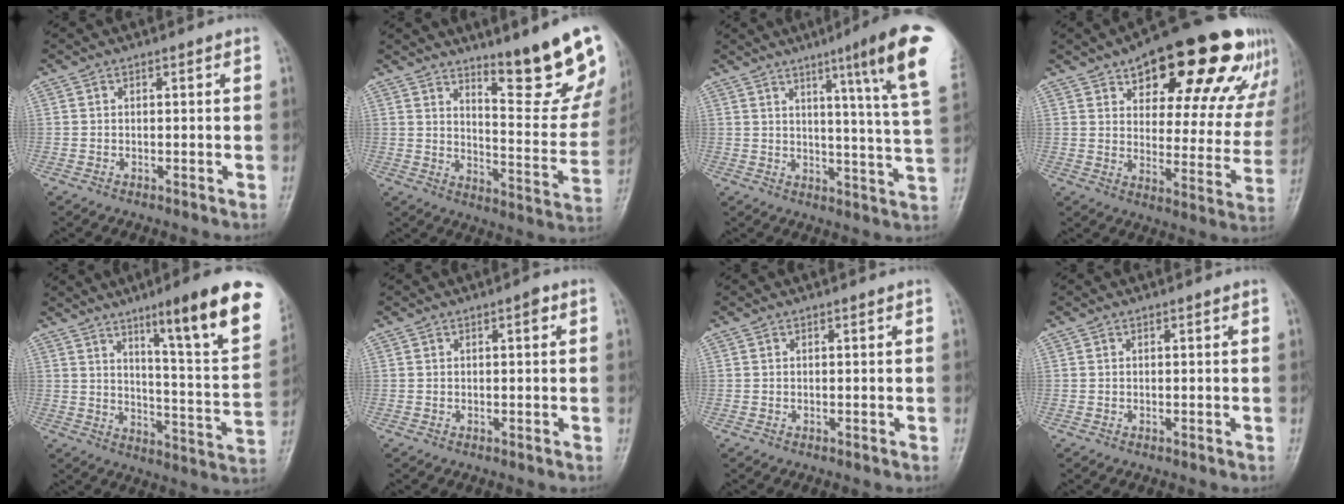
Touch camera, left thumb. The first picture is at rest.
{"total": 16.4, "force": [11.3, 3.0, 11.5], "torque": [-0.116, -0.088, 0.174]}
{"total": 16.7, "force": [8.2, 0.6, 14.5], "torque": [-0.184, -0.039, 0.101]}
{"total": 26.8, "force": [16.3, 11.5, 17.9], "torque": [-0.206, -0.033, 0.220]}
{"total": 20.5, "force": [11.6, 2.3, 16.8], "torque": [-0.207, -0.052, 0.169]}
{"total": 1.6, "force": [0.4, 0.7, 1.4], "torque": [-0.016, 0.003, 0.001]}
{"total": 0.0}
{"total": 0.0}